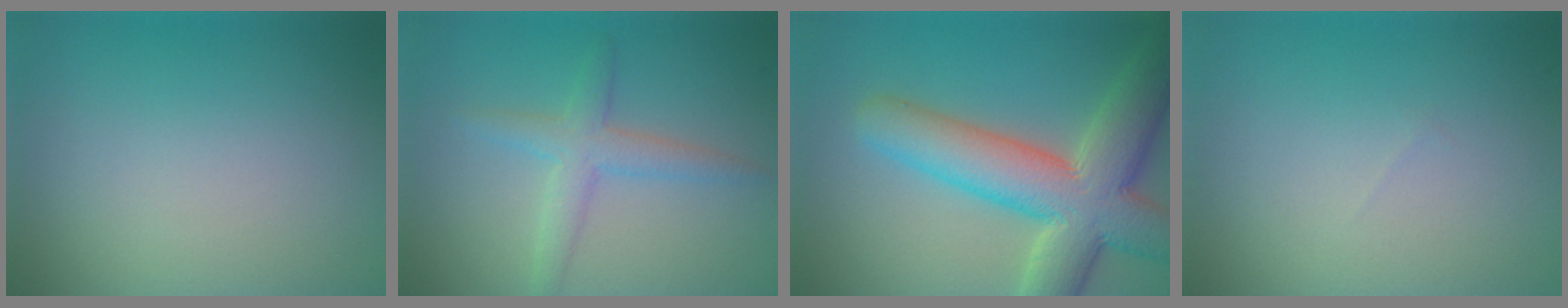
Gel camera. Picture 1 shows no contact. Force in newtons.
{"total": 2.9, "press": 2.9, "slide": 0.1}
{"total": 10.3, "press": 10.2, "slide": 0.7}
{"total": 0.0}